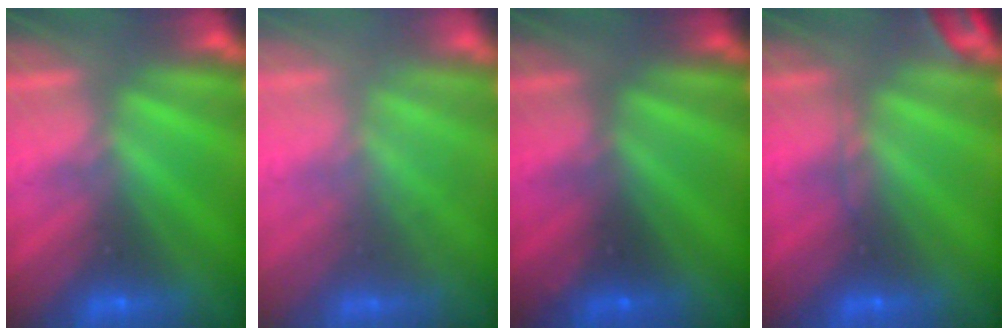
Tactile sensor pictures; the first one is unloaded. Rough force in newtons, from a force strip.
{"total": 2.2}
{"total": 2.4}
{"total": 2.8}